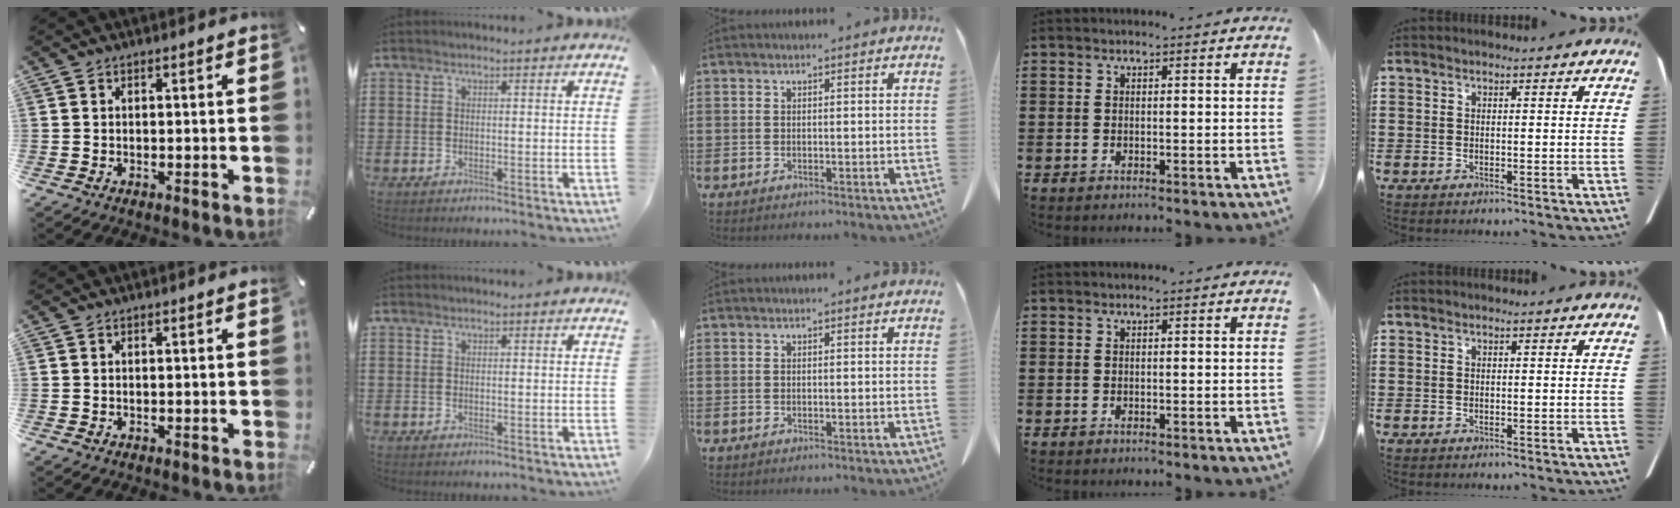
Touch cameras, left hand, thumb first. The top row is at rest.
{}